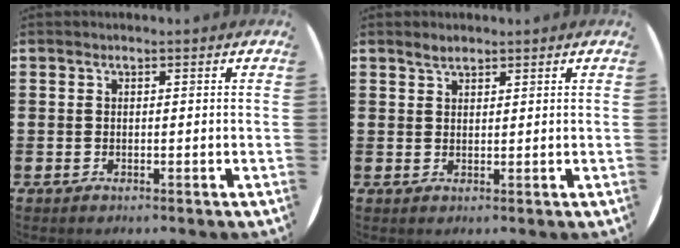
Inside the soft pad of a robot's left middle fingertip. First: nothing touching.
{"total": 1.7, "force": [1.5, 0.6, 0.4], "torque": [-0.001, 0.001, 0.026]}